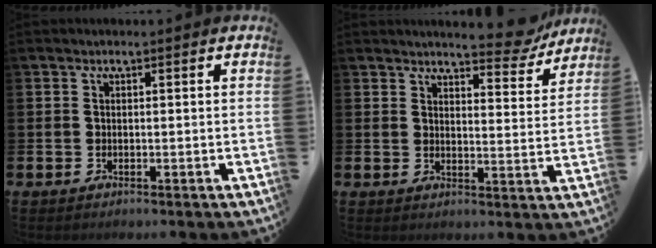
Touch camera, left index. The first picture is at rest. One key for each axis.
{"total": 5.9, "fx": 5.6, "fy": 1.2, "fz": 1.5, "tx": -0.015, "ty": -0.035, "tz": 0.096}